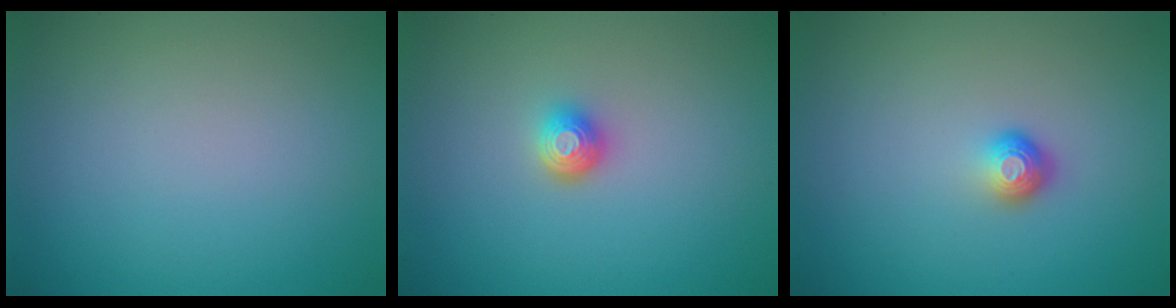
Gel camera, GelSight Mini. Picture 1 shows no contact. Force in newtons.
{"total": 1.7, "press": 1.3, "slide": 1.1}
{"total": 1.6, "press": 1.1, "slide": 1.2}